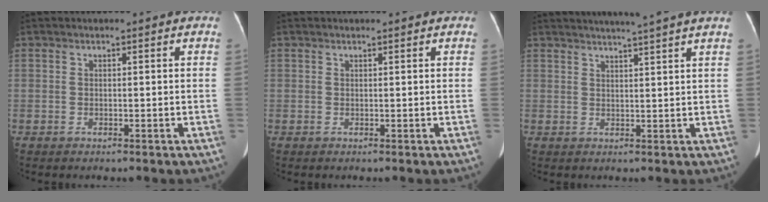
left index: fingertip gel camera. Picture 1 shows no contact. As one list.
[{"total": 0.7, "force": [0.6, 0.1, 0.2], "torque": [-0.005, 0.009, 0.009]}, {"total": 8.1, "force": [7.0, -1.6, 3.7], "torque": [-0.050, 0.012, 0.083]}]